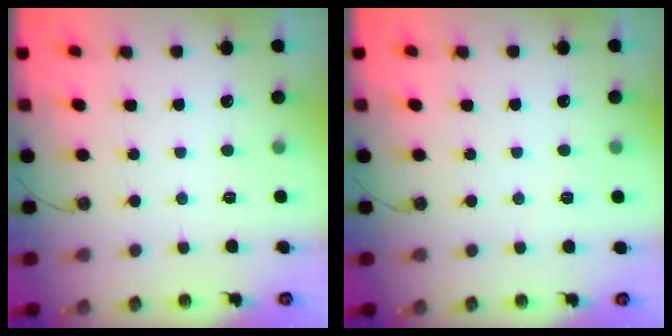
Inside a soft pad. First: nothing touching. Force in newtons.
{"total": 2.6, "press": 2.5, "slide": 0.7}